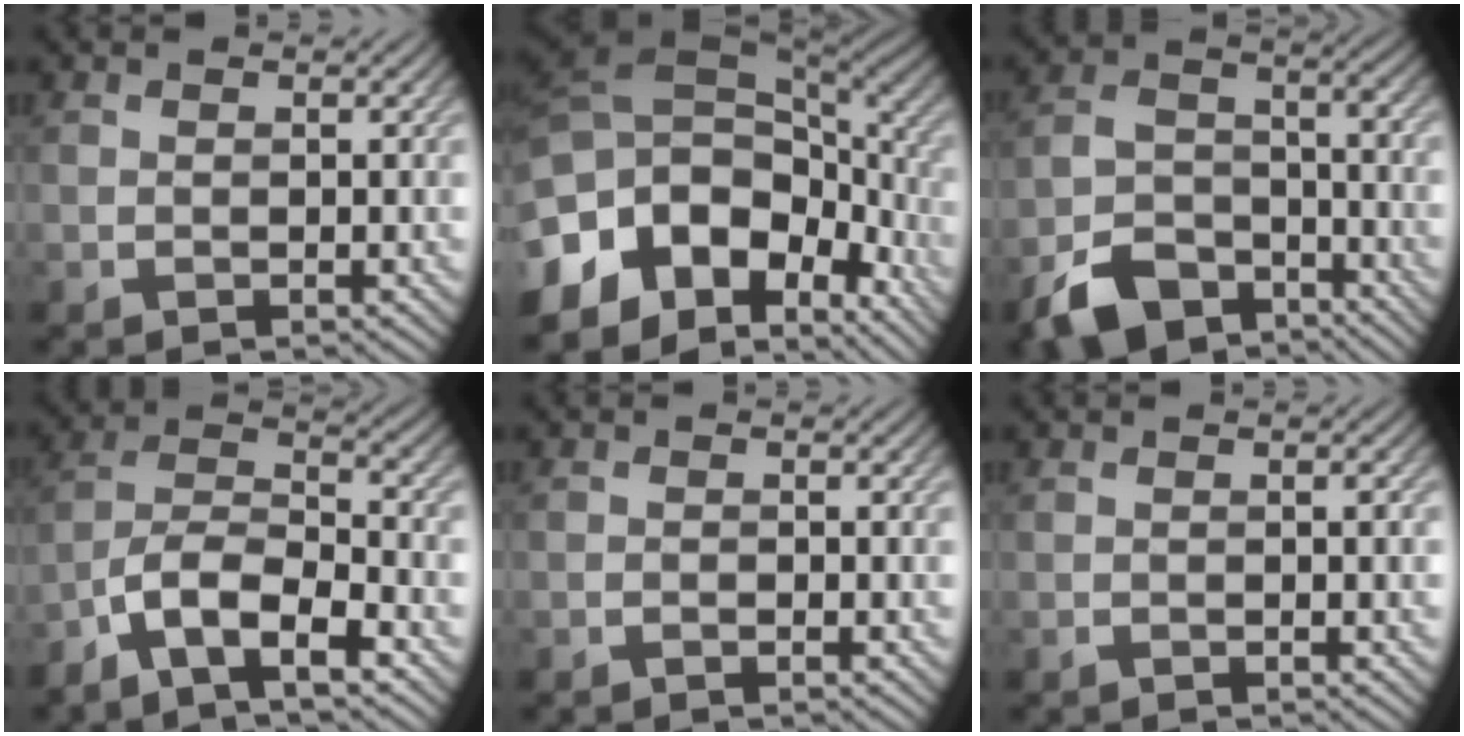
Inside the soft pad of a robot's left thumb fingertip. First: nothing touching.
{"total": 17.4, "force": [-4.7, 10.8, 12.8], "torque": [-0.263, -0.021, -0.068]}
{"total": 10.7, "force": [-7.5, 5.6, 5.2], "torque": [-0.115, -0.016, -0.147]}
{"total": 9.5, "force": [-6.4, 3.3, 6.2], "torque": [-0.122, -0.004, -0.134]}
{"total": 0.6, "force": [-0.5, 0.2, 0.2], "torque": [-0.002, 0.000, -0.009]}
{"total": 1.1, "force": [-0.6, 0.2, 0.8], "torque": [-0.012, 0.005, -0.011]}